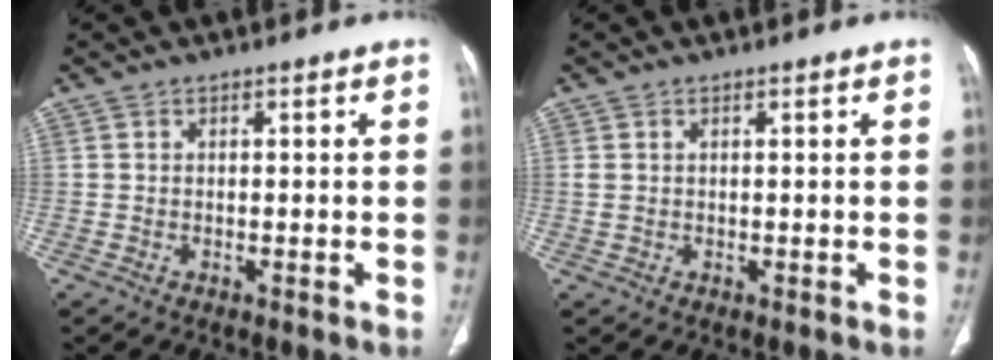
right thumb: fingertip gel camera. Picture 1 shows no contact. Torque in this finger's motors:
{"motor_torque": [0.06, -0.18, -0.26, 0.17, -0.01]}